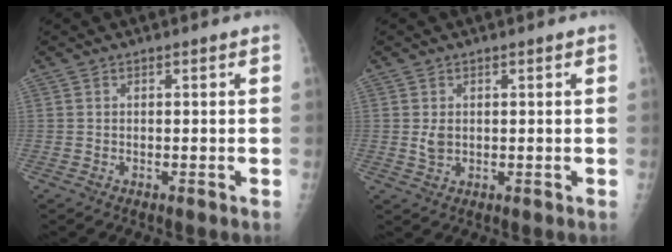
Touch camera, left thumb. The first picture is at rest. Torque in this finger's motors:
{"motor_torque": [0.49, 0.56, 0.36, -0.23, 0.00]}